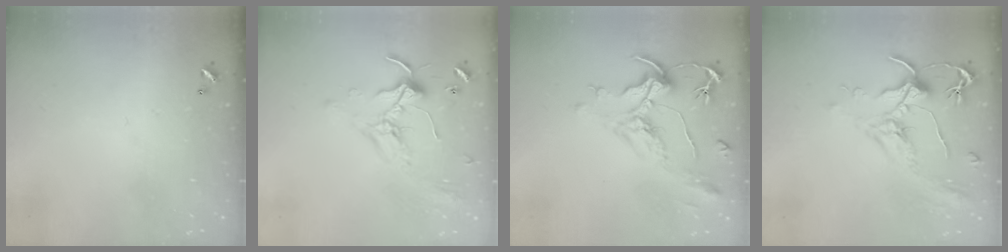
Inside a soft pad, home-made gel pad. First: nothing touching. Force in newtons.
{"total": 1.7, "press": 1.6, "slide": 0.2}
{"total": 2.0, "press": 1.5, "slide": 1.3}
{"total": 2.0, "press": 1.8, "slide": 0.8}